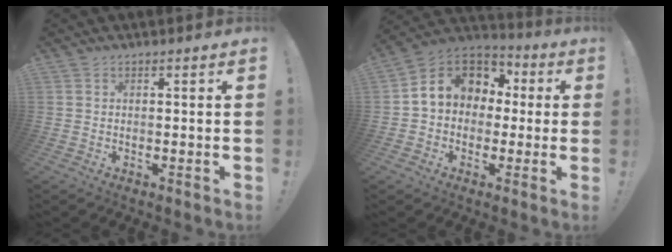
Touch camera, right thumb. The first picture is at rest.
{"total": 12.0, "force": [2.4, 10.1, 6.0], "torque": [-0.087, 0.004, 0.049]}